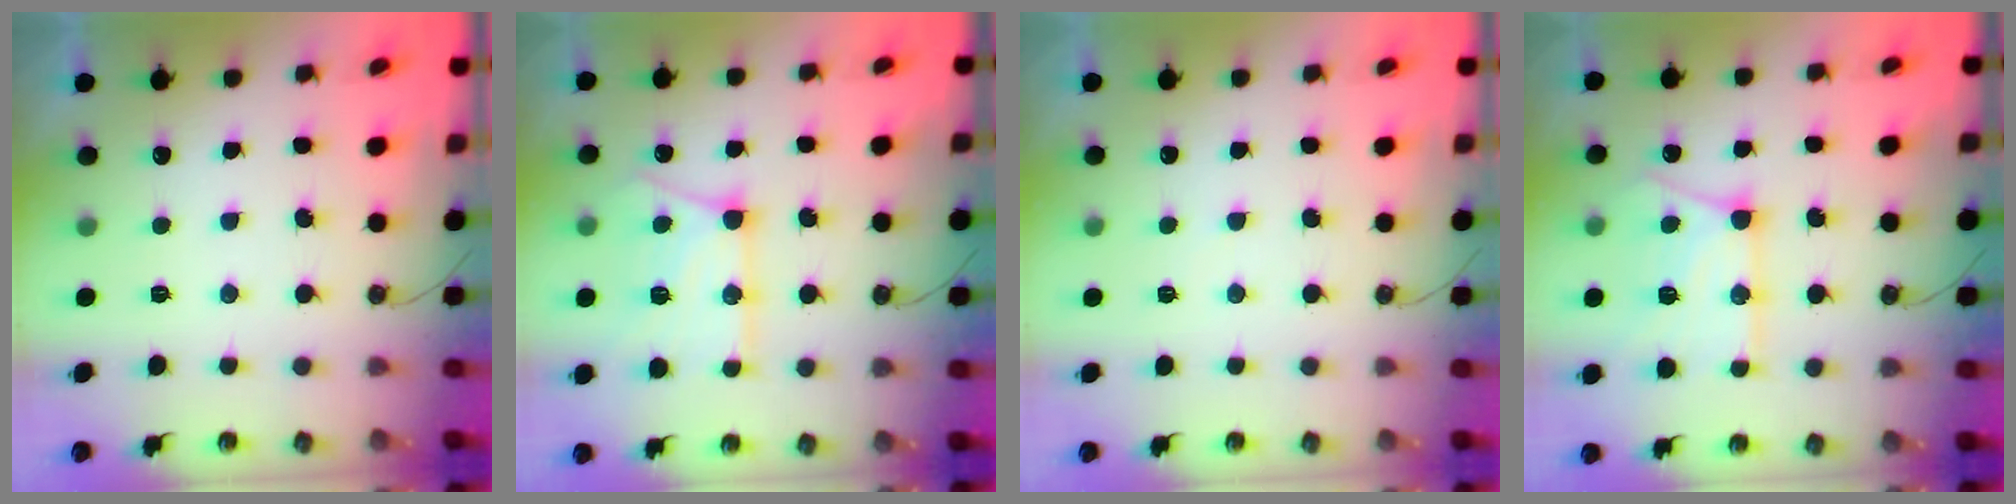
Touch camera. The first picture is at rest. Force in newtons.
{"total": 17.0, "press": 17.0, "slide": 1.1}
{"total": 2.9, "press": 2.9, "slide": 0.4}
{"total": 17.0, "press": 17.0, "slide": 1.1}